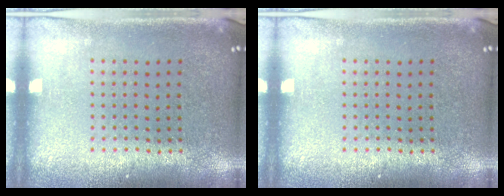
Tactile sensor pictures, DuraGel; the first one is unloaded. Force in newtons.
{"total": 0.0}